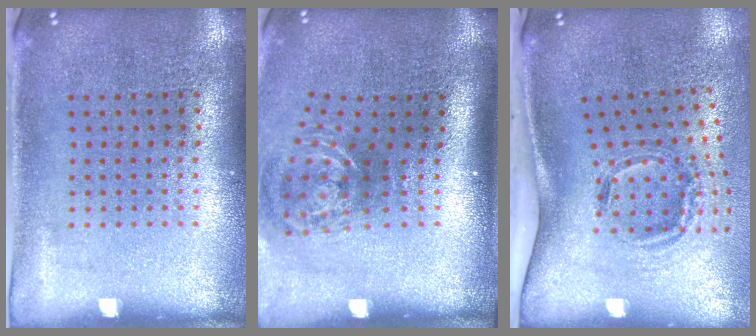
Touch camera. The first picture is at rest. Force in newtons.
{"total": 1.9, "press": 1.2, "slide": 1.5}
{"total": 1.9, "press": 1.3, "slide": 1.5}